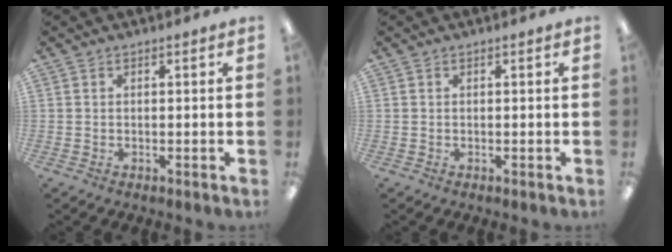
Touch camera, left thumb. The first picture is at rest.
{"total": 0.0}